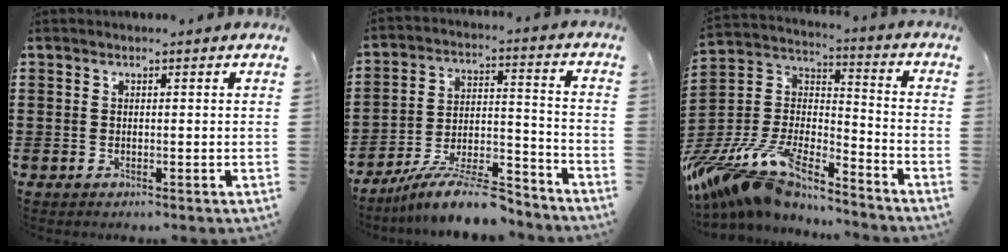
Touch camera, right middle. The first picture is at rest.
{"total": 11.4, "force": [-9.8, 1.7, 5.6], "torque": [-0.093, 0.029, -0.186]}
{"total": 13.8, "force": [-11.9, 3.5, 6.1], "torque": [-0.146, 0.013, -0.229]}